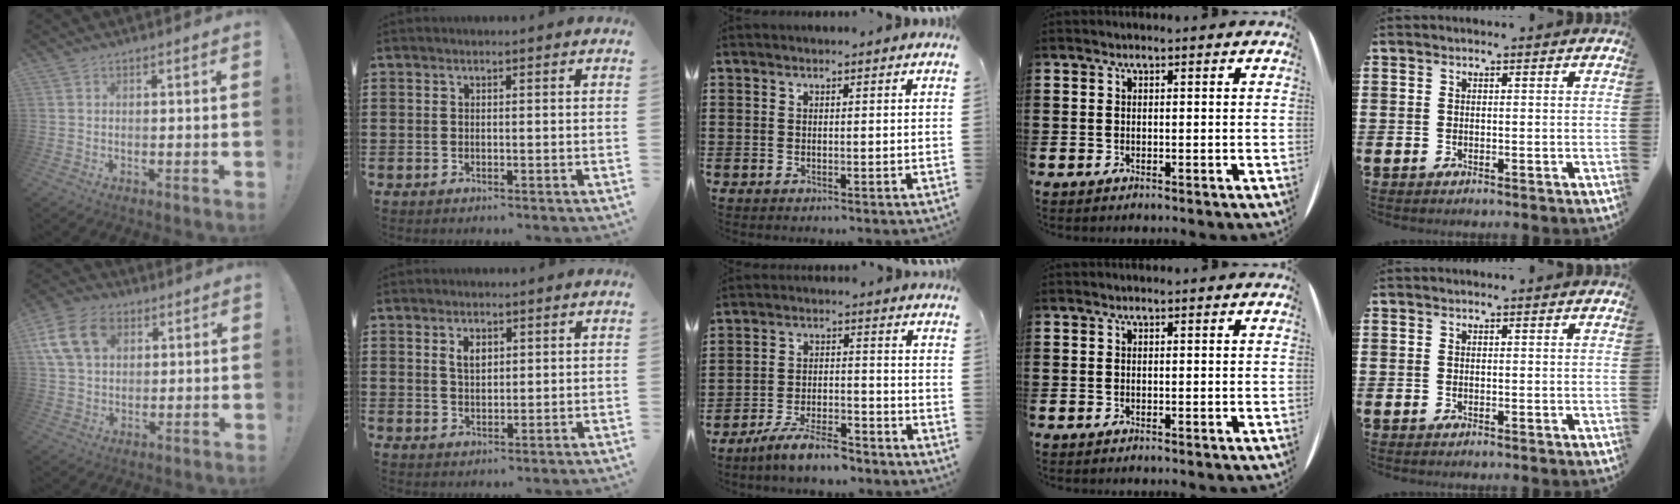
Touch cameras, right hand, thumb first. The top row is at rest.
{"thumb": {"total": 14.4, "force": [5.4, 10.6, 8.2], "torque": [-0.150, -0.012, 0.106]}, "index": {"total": 2.9, "force": [1.3, 1.7, 2.0], "torque": [-0.037, 0.003, 0.021]}, "middle": {"total": 6.8, "force": [-5.8, 1.1, 3.3], "torque": [-0.070, 0.002, -0.112]}}